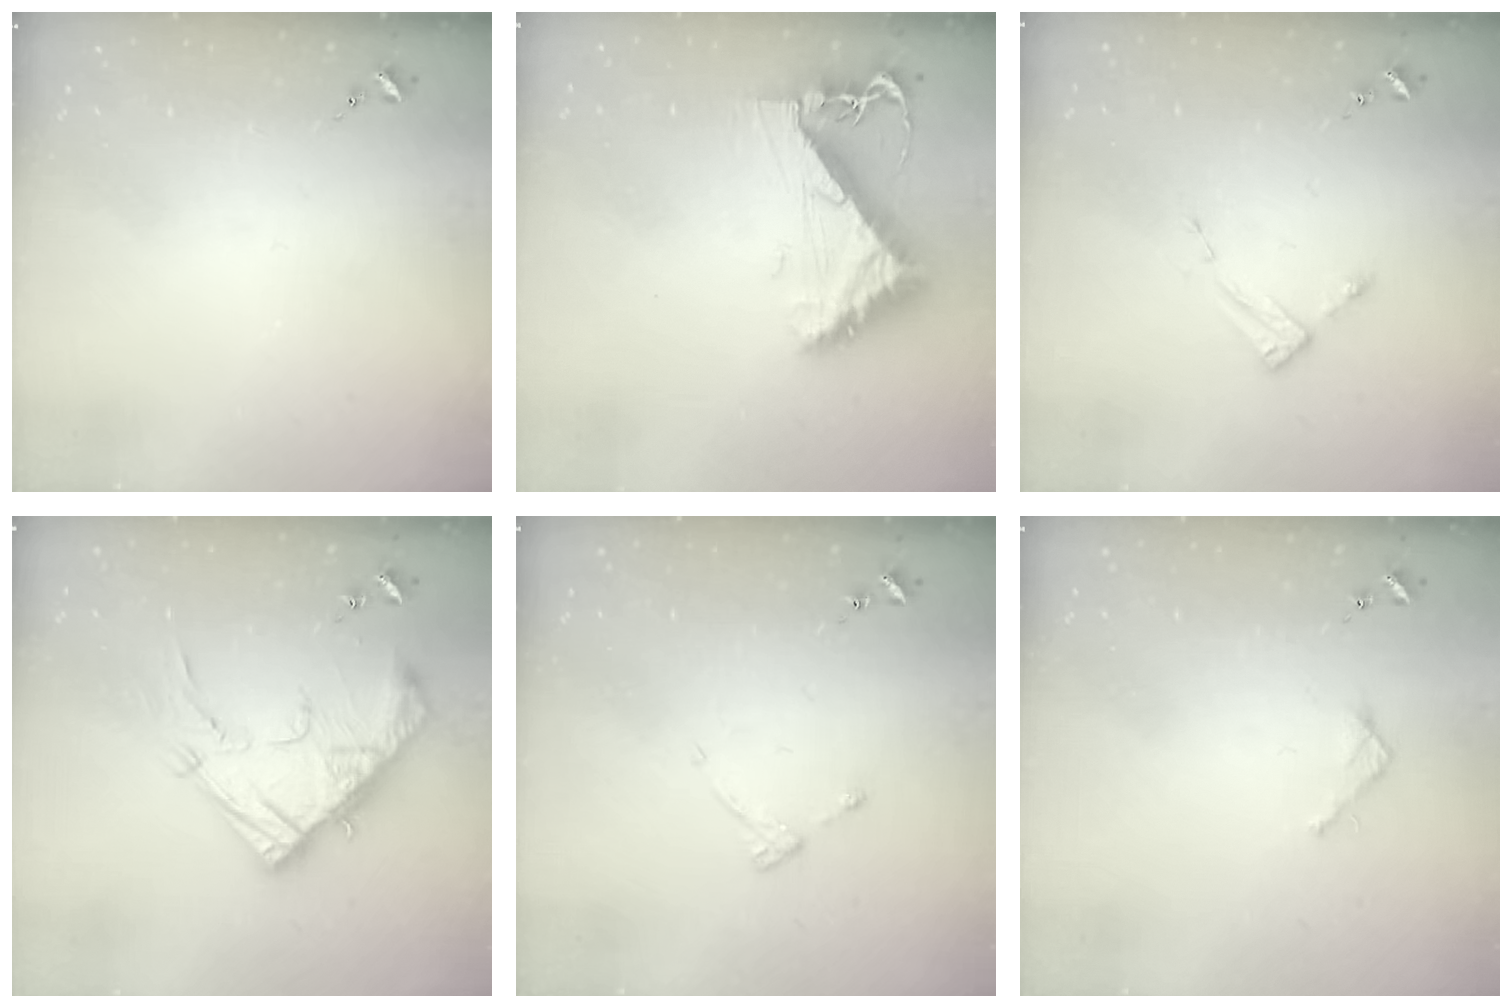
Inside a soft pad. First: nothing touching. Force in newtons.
{"total": 8.3, "press": 8.2, "slide": 1.0}
{"total": 2.7, "press": 2.7, "slide": 0.4}
{"total": 15.9, "press": 15.9, "slide": 1.2}
{"total": 4.8, "press": 4.7, "slide": 0.5}
{"total": 2.7, "press": 2.7, "slide": 0.2}